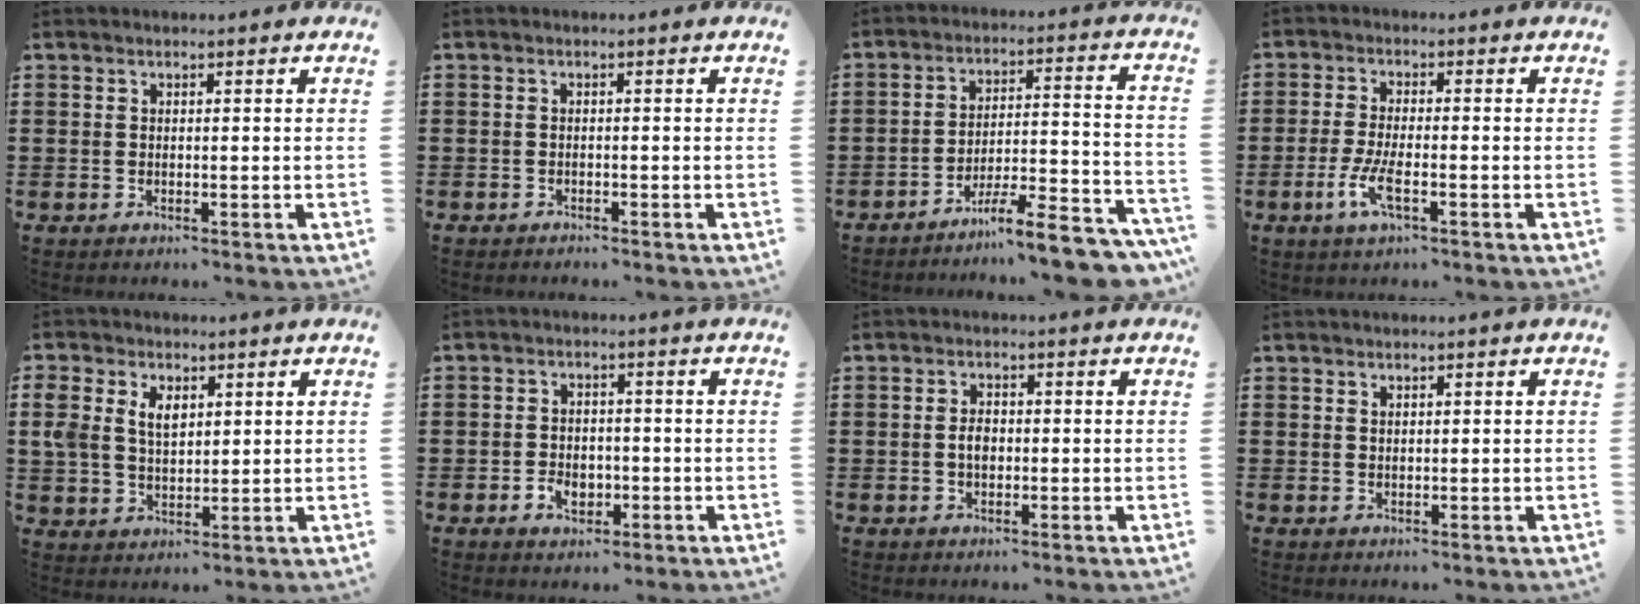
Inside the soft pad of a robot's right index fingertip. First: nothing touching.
{"total": 0.8, "force": [-0.8, 0.1, 0.0], "torque": [-0.001, 0.000, -0.016]}
{"total": 9.4, "force": [-7.9, 0.7, 4.9], "torque": [-0.067, 0.014, -0.149]}
{"total": 5.1, "force": [-2.0, 1.3, 4.5], "torque": [-0.100, -0.010, -0.042]}
{"total": 5.3, "force": [2.0, 3.8, 3.2], "torque": [-0.083, 0.011, 0.033]}
{"total": 3.5, "force": [-1.4, 2.5, 2.0], "torque": [-0.040, 0.004, -0.025]}
{"total": 2.3, "force": [-0.2, 1.4, 1.8], "torque": [-0.036, 0.005, -0.005]}
{"total": 0.7, "force": [0.4, 0.4, 0.2], "torque": [-0.006, 0.002, 0.009]}